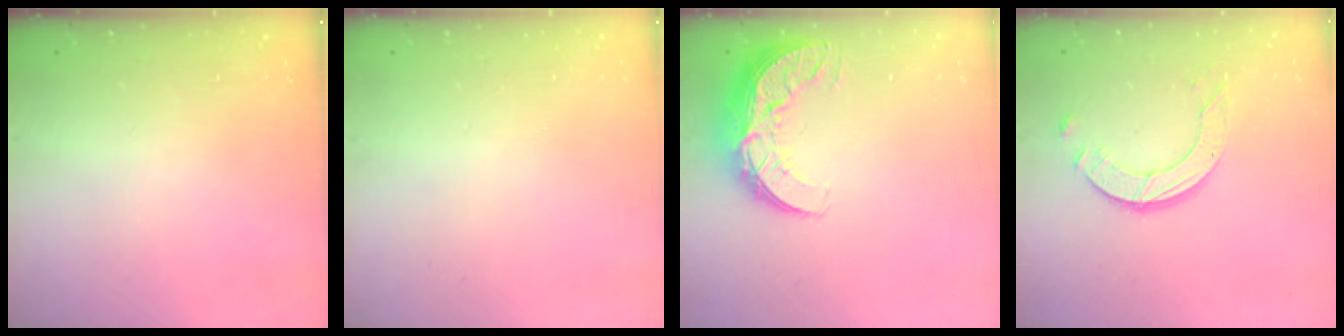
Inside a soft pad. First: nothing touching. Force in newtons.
{"total": 0.0}
{"total": 12.6, "press": 12.6, "slide": 0.8}
{"total": 6.9, "press": 6.9, "slide": 0.6}